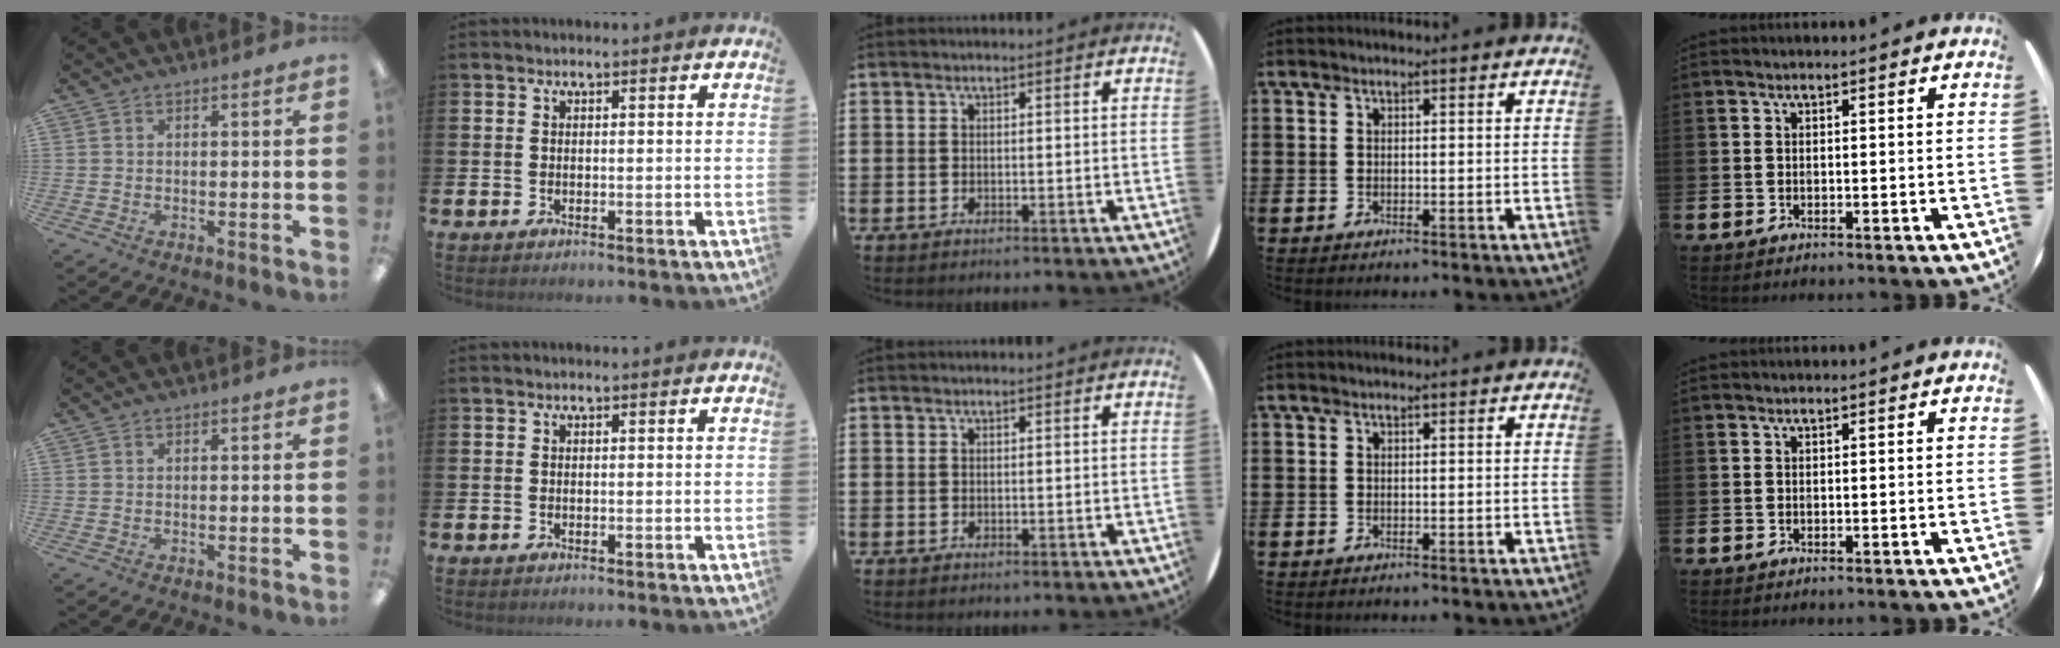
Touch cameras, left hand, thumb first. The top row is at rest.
{}